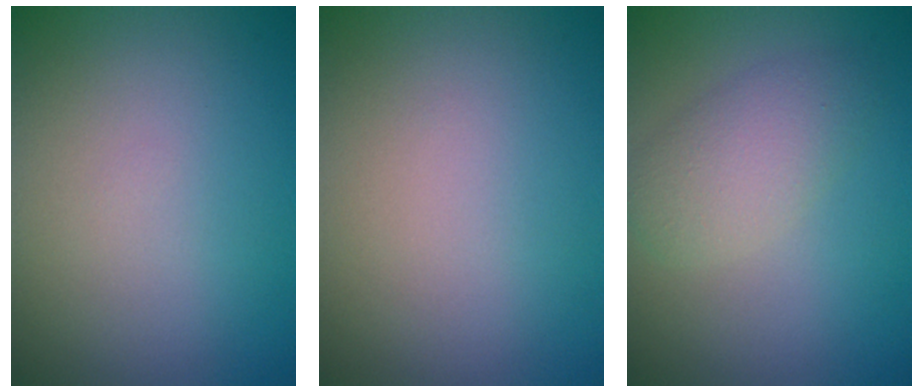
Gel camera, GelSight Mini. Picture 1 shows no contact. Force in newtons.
{"total": 0.0}
{"total": 3.1, "press": 3.1, "slide": 0.1}